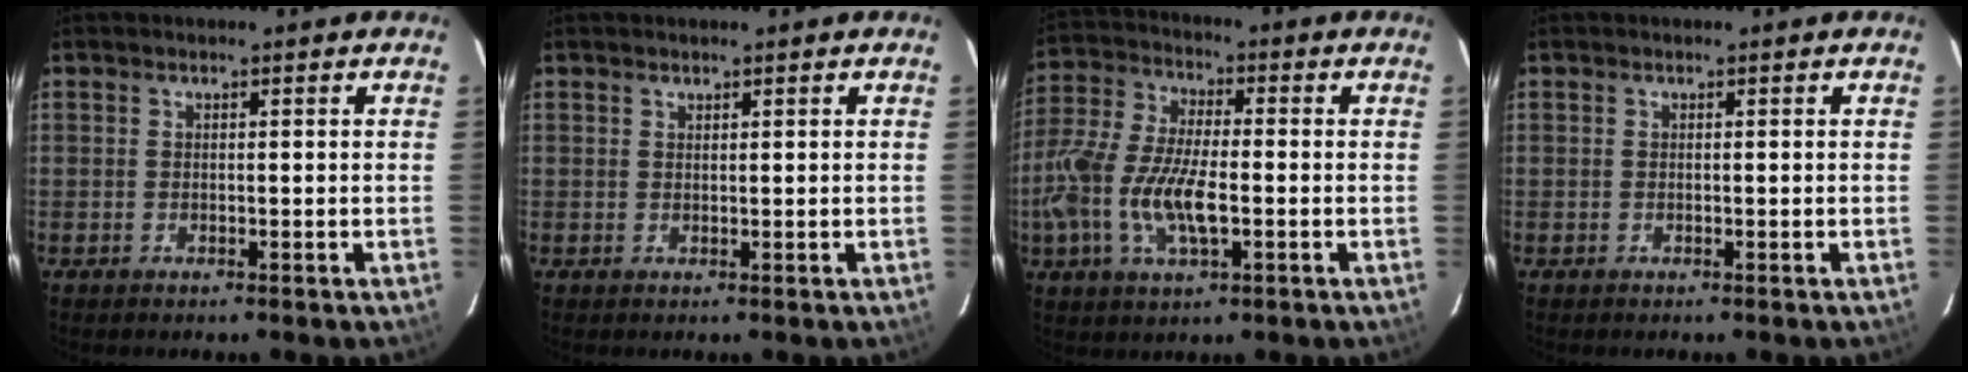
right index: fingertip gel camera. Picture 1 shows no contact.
{"total": 0.5, "force": [0.5, 0.1, 0.0], "torque": [0.000, 0.001, 0.010]}
{"total": 14.4, "force": [-3.7, 5.7, 12.7], "torque": [-0.277, -0.003, -0.073]}
{"total": 0.0}